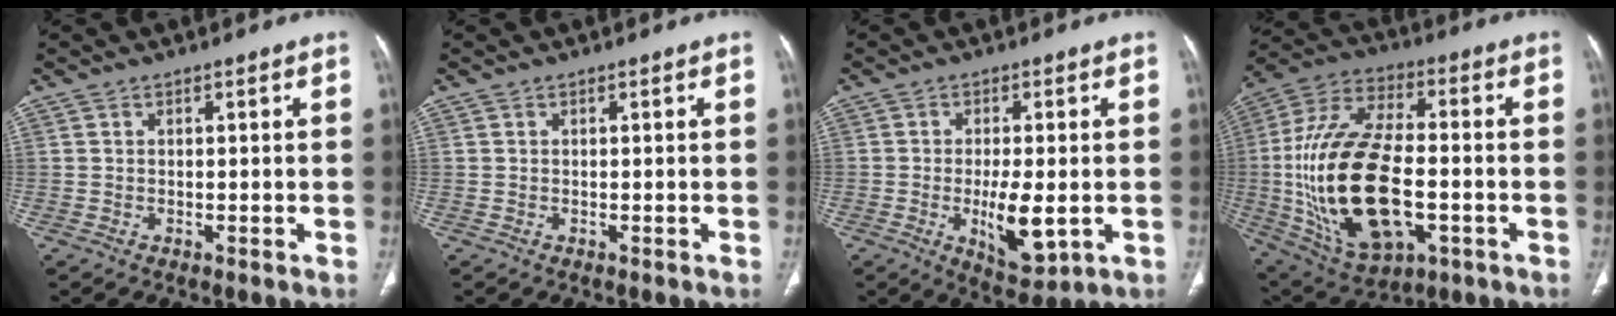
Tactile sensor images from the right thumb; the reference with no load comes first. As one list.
[{"total": 0.0}, {"total": 9.0, "force": [-1.8, 3.4, 8.2], "torque": [-0.127, -0.018, -0.021]}, {"total": 26.4, "force": [-4.0, 13.6, 22.2], "torque": [-0.447, 0.012, -0.051]}]